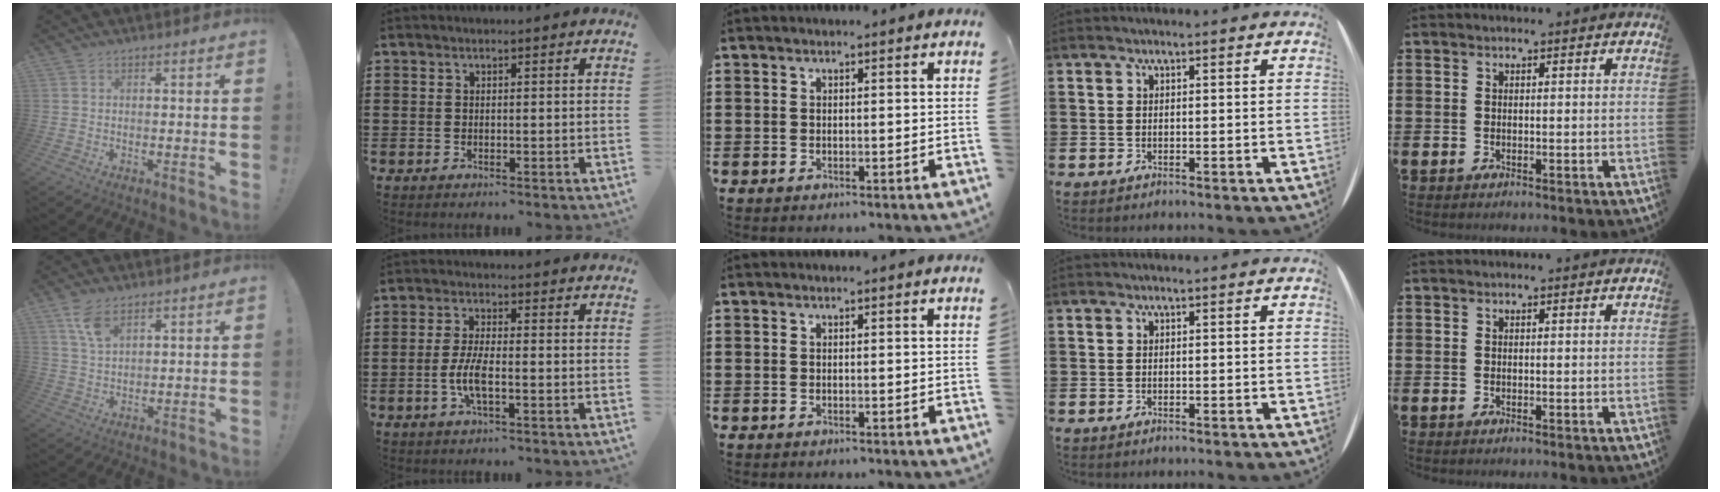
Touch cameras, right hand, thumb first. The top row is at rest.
{"thumb": {"total": 6.6, "force": [4.2, 2.8, 4.2], "torque": [-0.084, -0.015, 0.078]}, "index": {"total": 4.8, "force": [-1.3, 1.3, 4.4], "torque": [-0.105, -0.004, -0.032]}}